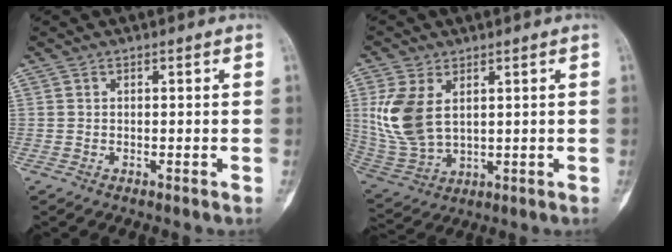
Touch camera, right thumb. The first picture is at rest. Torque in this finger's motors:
{"motor_torque": [0.15, 1.51, 0.10, 0.05, 0.13]}